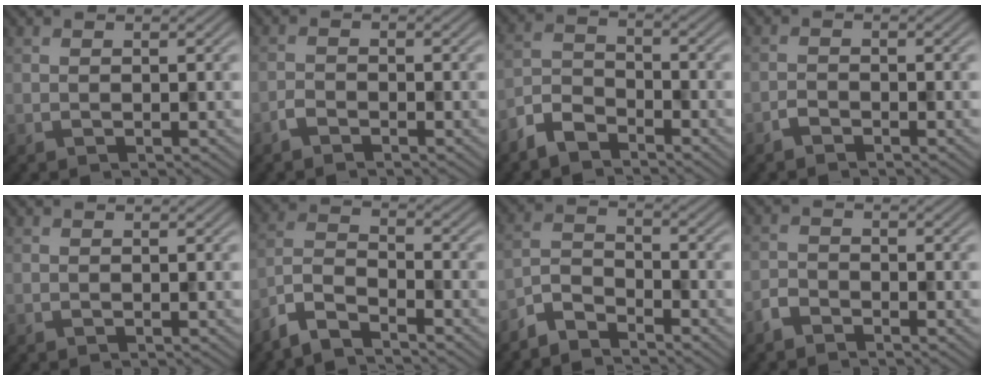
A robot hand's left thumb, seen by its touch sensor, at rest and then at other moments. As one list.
[{"total": 1.5, "force": [-1.3, 0.5, 0.6], "torque": [-0.013, 0.002, -0.031]}, {"total": 5.1, "force": [-4.1, 2.0, 2.2], "torque": [-0.048, -0.003, -0.099]}, {"total": 1.3, "force": [-1.2, 0.4, 0.5], "torque": [-0.009, 0.002, -0.028]}, {"total": 0.0}, {"total": 5.9, "force": [-5.0, 1.4, 2.9], "torque": [-0.064, -0.003, -0.115]}, {"total": 4.5, "force": [-4.0, 1.1, 1.6], "torque": [-0.040, -0.001, -0.095]}, {"total": 2.1, "force": [-1.9, 0.8, 0.6], "torque": [-0.013, 0.000, -0.047]}]